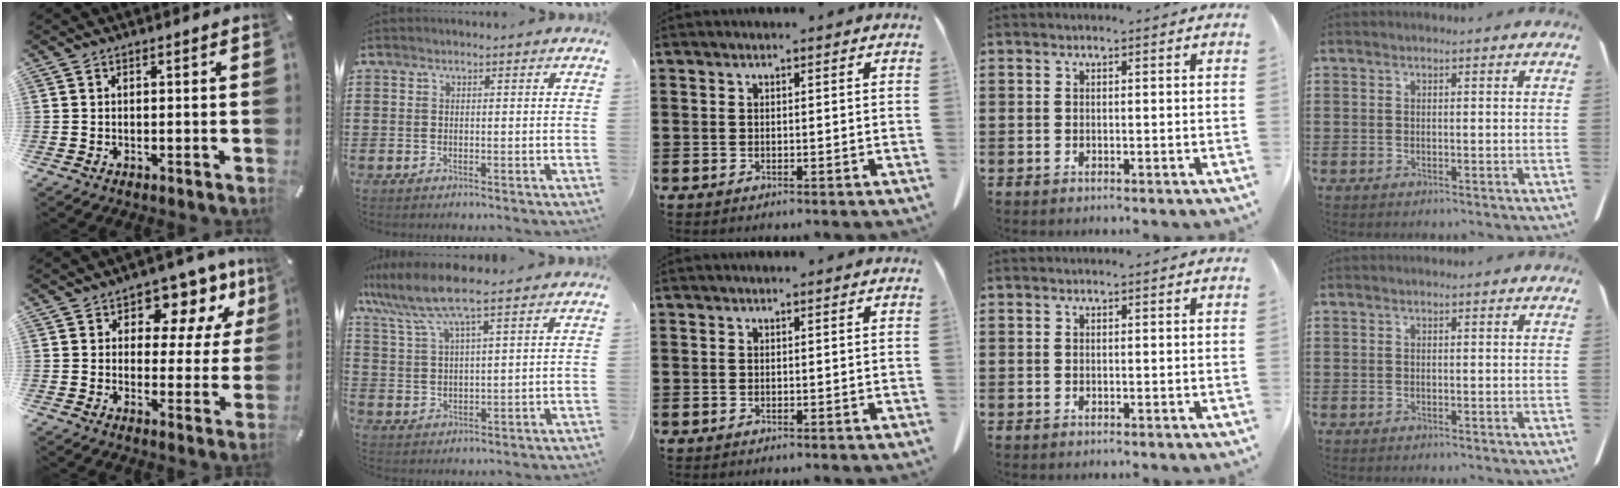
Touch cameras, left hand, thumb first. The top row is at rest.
{"thumb": {"total": 10.5, "force": [6.0, 6.7, 5.4], "torque": [-0.071, -0.037, 0.103]}, "index": {"total": 7.4, "force": [5.7, 0.4, 4.7], "torque": [-0.109, -0.017, 0.099]}}